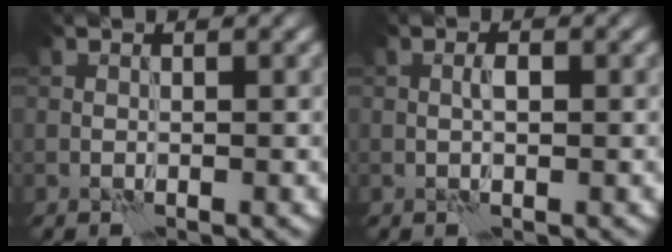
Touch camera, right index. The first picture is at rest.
{"total": 0.9, "force": [0.2, 0.3, 0.8], "torque": [-0.018, 0.002, 0.003]}